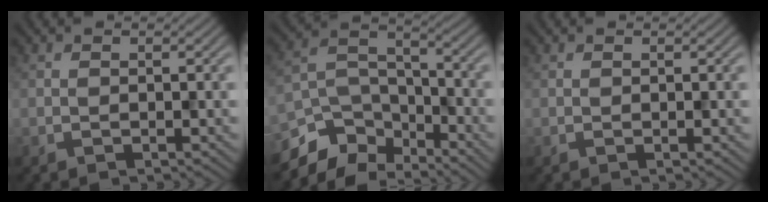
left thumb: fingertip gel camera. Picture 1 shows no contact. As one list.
[{"total": 9.2, "force": [-7.4, 4.3, 3.3], "torque": [-0.073, -0.003, -0.152]}, {"total": 0.0}]